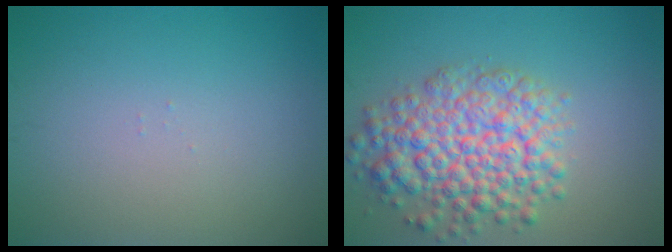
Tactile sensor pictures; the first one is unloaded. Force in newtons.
{"total": 7.4, "press": 7.4, "slide": 0.3}